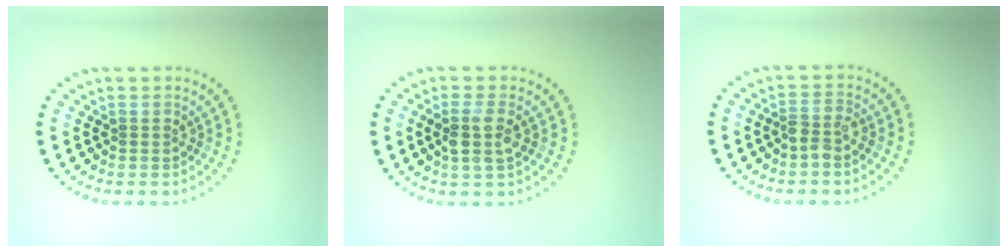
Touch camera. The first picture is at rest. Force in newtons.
{"total": 2.8, "press": 2.5, "slide": 1.2}
{"total": 1.8, "press": 1.6, "slide": 0.7}